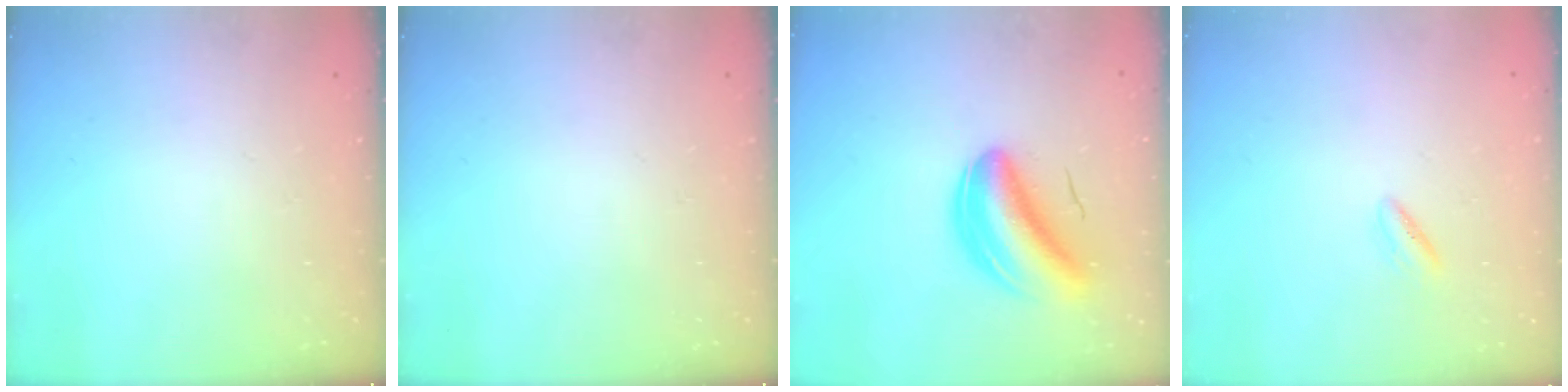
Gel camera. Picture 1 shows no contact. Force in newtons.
{"total": 0.0}
{"total": 9.2, "press": 8.8, "slide": 2.9}
{"total": 1.6, "press": 1.4, "slide": 0.8}